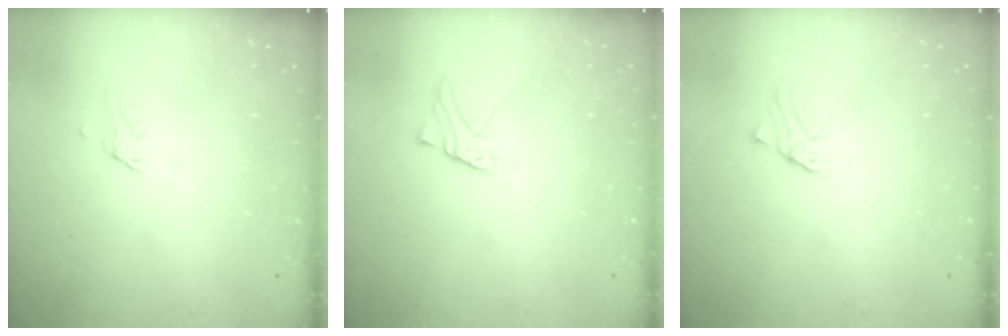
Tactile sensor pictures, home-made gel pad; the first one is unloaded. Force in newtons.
{"total": 2.7, "press": 2.7, "slide": 0.2}
{"total": 1.4, "press": 1.3, "slide": 0.1}